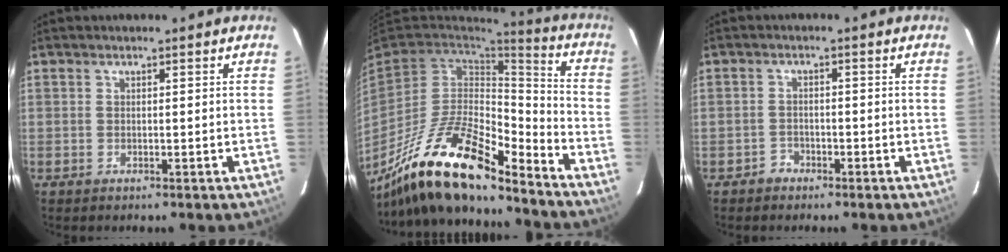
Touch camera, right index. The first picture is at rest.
{"total": 21.6, "force": [-15.6, 6.2, 13.6], "torque": [-0.261, -0.018, -0.281]}
{"total": 2.3, "force": [-1.5, 1.7, -0.2], "torque": [0.000, 0.010, -0.026]}